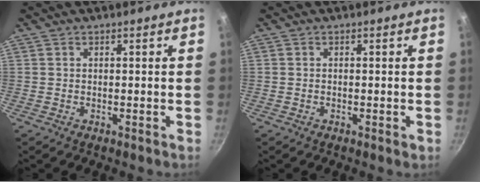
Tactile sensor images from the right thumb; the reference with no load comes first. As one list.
[{"total": 0.5, "force": [-0.3, 0.2, 0.4], "torque": [-0.007, 0.002, -0.006]}]